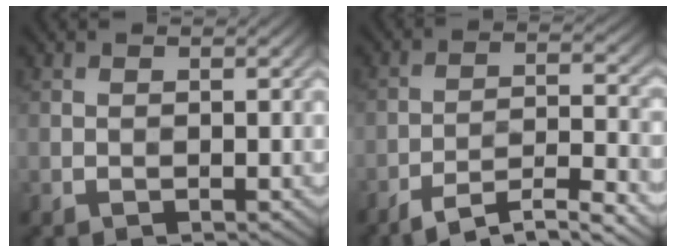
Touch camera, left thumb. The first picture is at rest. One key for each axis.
{"total": 8.3, "fx": -6.3, "fy": 1.8, "fz": 5.1, "tx": -0.088, "ty": 0.005, "tz": -0.106}